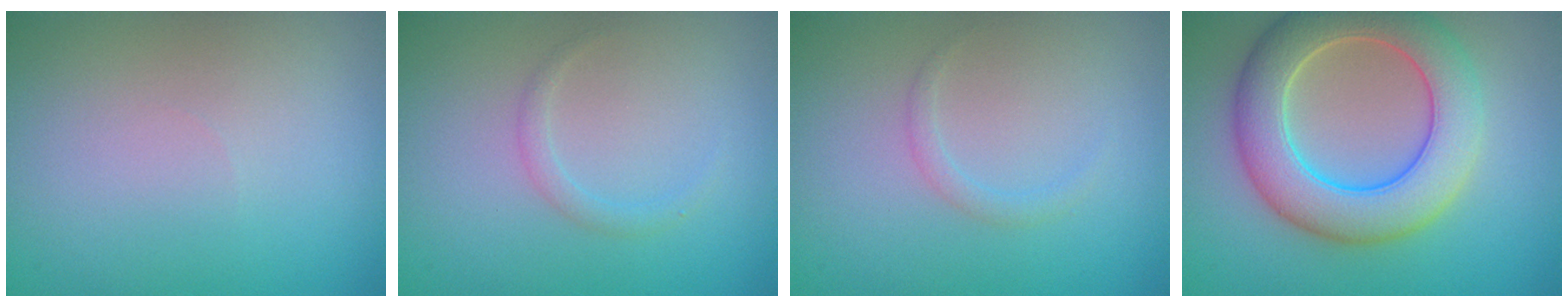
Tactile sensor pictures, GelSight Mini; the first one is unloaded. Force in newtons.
{"total": 1.0, "press": 1.0, "slide": 0.0}
{"total": 0.9, "press": 0.9, "slide": 0.1}
{"total": 7.9, "press": 7.9, "slide": 0.3}